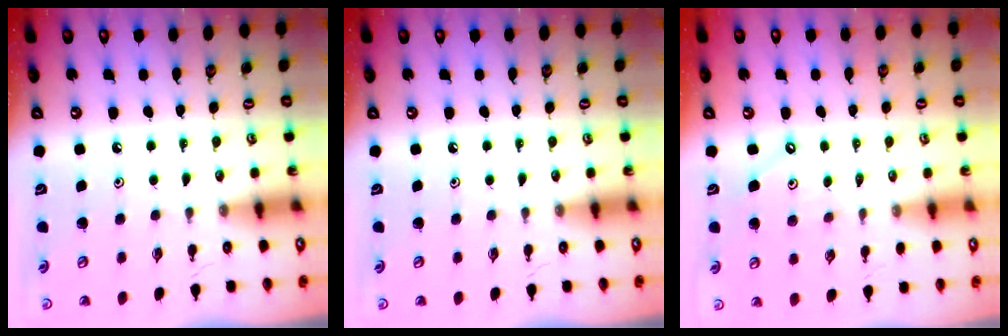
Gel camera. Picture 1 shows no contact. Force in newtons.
{"total": 0.0}
{"total": 2.9, "press": 2.8, "slide": 0.5}